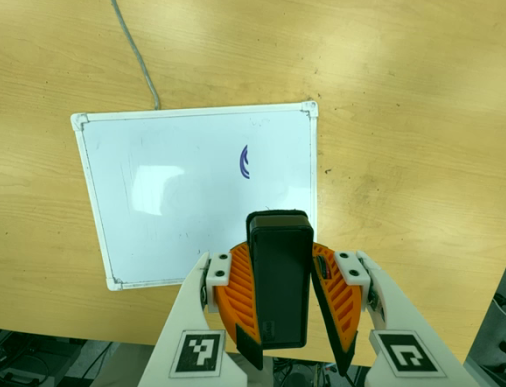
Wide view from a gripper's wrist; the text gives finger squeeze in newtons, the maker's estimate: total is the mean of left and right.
{"total": 7.9, "left": 8.3, "right": 7.6}